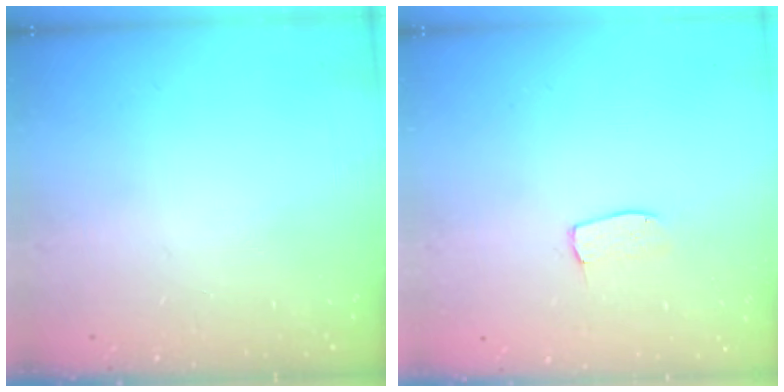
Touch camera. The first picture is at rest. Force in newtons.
{"total": 3.8, "press": 3.8, "slide": 0.2}